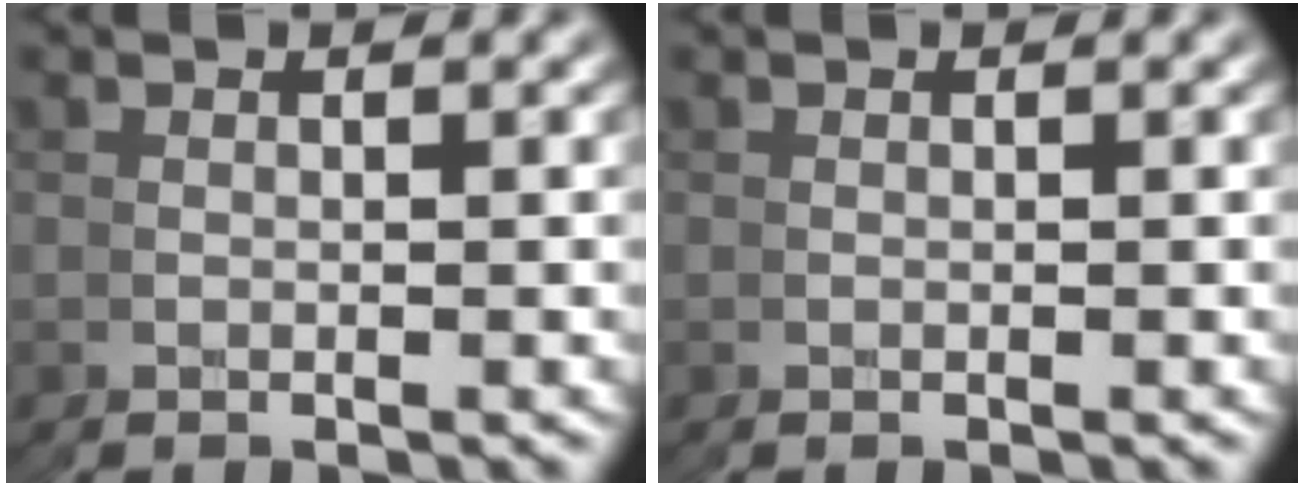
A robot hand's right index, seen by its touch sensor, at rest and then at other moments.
{"total": 0.0}